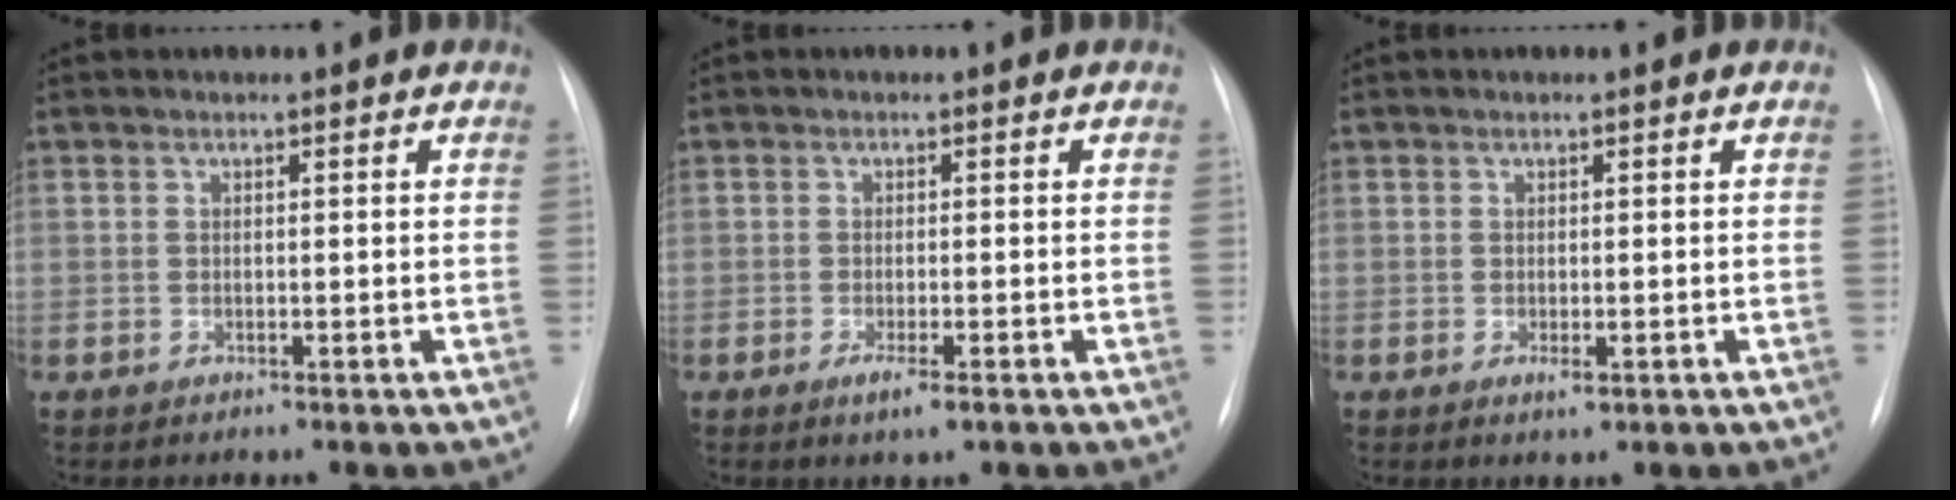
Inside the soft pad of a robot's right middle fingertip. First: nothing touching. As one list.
[{"total": 2.5, "force": [-1.4, 0.3, 2.1], "torque": [-0.037, -0.005, -0.021]}, {"total": 1.1, "force": [-0.4, 0.3, 1.0], "torque": [-0.016, -0.003, -0.006]}]